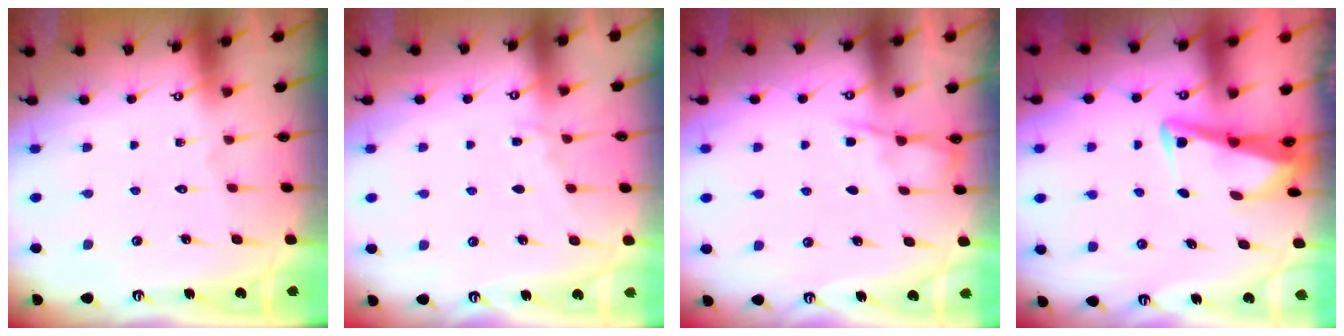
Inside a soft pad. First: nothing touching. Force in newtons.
{"total": 4.0, "press": 4.0, "slide": 0.5}
{"total": 3.7, "press": 3.7, "slide": 0.5}
{"total": 3.7, "press": 3.7, "slide": 0.4}